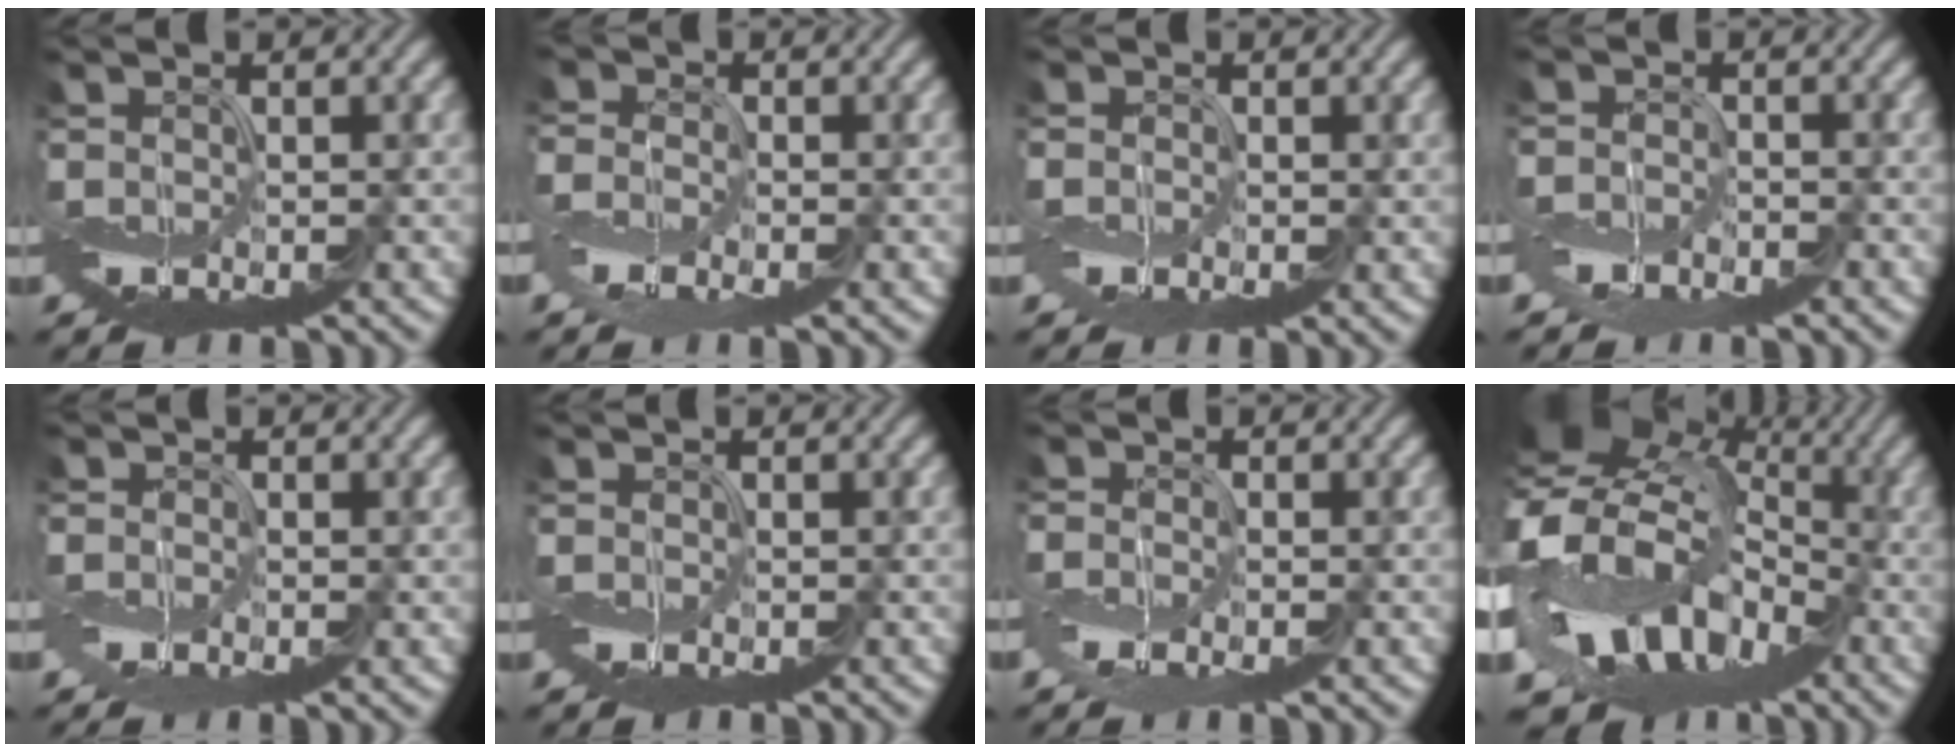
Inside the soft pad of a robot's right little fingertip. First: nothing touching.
{"total": 2.8, "force": [-1.4, 1.7, 1.8], "torque": [-0.046, -0.001, -0.036]}
{"total": 1.8, "force": [-0.3, 1.4, 1.1], "torque": [-0.024, -0.004, -0.007]}
{"total": 2.9, "force": [-2.1, 1.4, 1.4], "torque": [-0.025, -0.004, -0.052]}
{"total": 1.9, "force": [-0.7, 1.4, 1.1], "torque": [-0.026, -0.005, -0.013]}
{"total": 0.5, "force": [-0.4, 0.3, 0.2], "torque": [-0.005, -0.003, -0.008]}
{"total": 2.1, "force": [-1.3, 1.1, 1.3], "torque": [-0.030, -0.002, -0.033]}
{"total": 17.6, "force": [-2.7, 13.3, 11.2], "torque": [-0.208, -0.018, -0.047]}